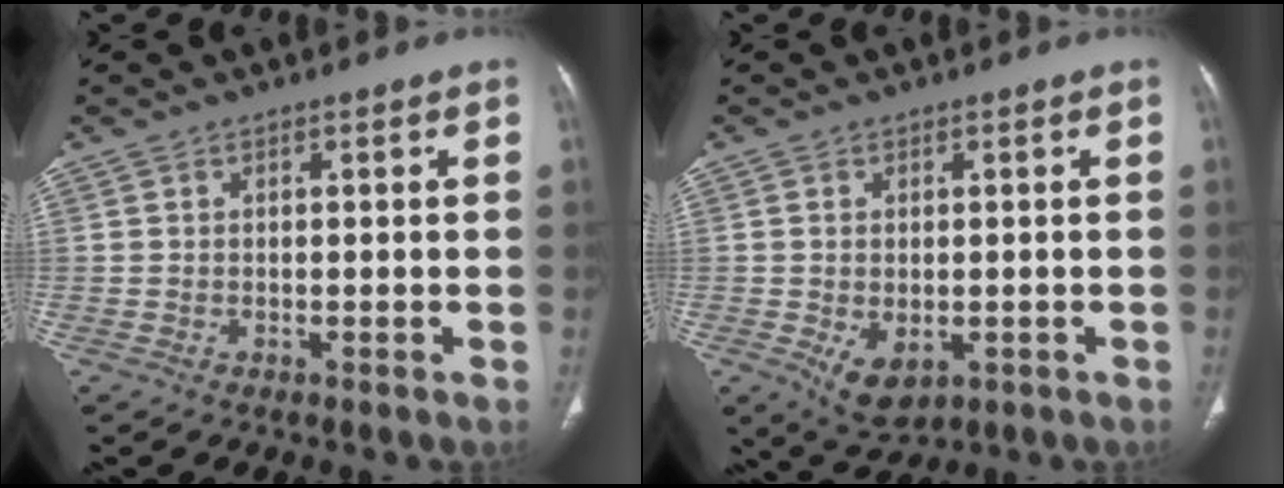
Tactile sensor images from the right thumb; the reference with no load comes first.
{"total": 5.9, "force": [-1.5, 3.5, 4.5], "torque": [-0.073, -0.008, -0.010]}